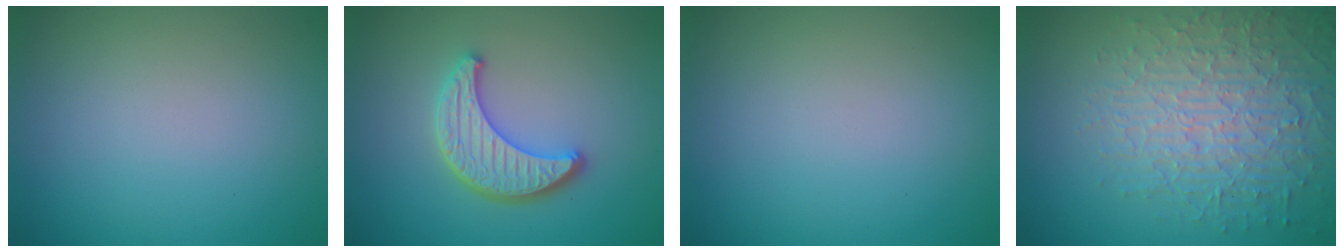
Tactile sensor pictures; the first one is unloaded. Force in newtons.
{"total": 4.1, "press": 3.6, "slide": 1.9}
{"total": 0.0}
{"total": 6.6, "press": 5.1, "slide": 4.2}